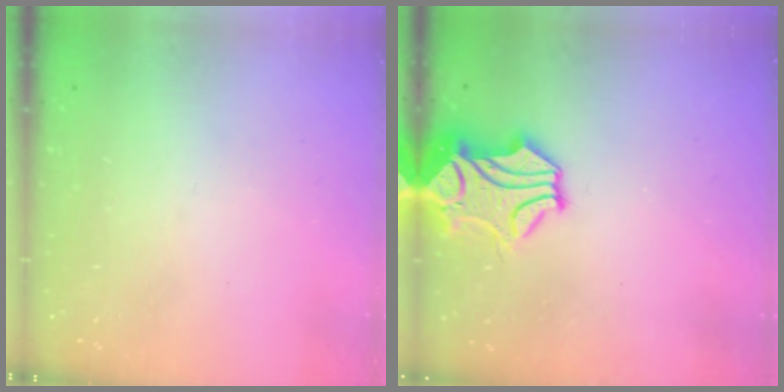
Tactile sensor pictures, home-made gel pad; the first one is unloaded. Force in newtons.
{"total": 2.6, "press": 2.3, "slide": 1.4}